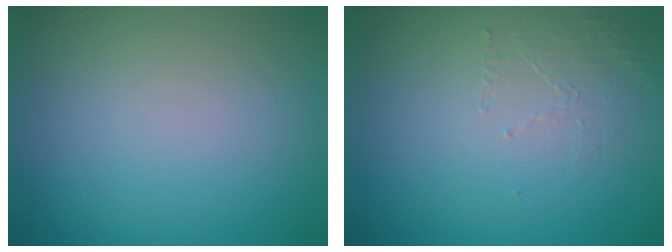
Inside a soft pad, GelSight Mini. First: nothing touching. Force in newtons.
{"total": 1.4, "press": 0.4, "slide": 1.4}